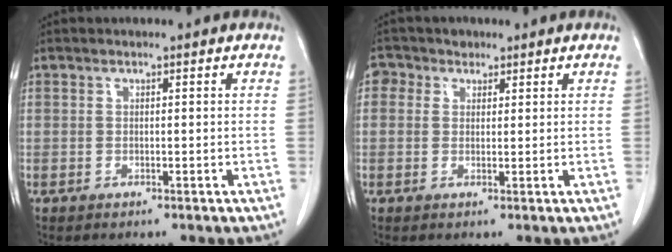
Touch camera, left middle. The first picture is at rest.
{"total": 3.0, "force": [1.6, 2.5, 0.6], "torque": [-0.011, 0.013, 0.025]}